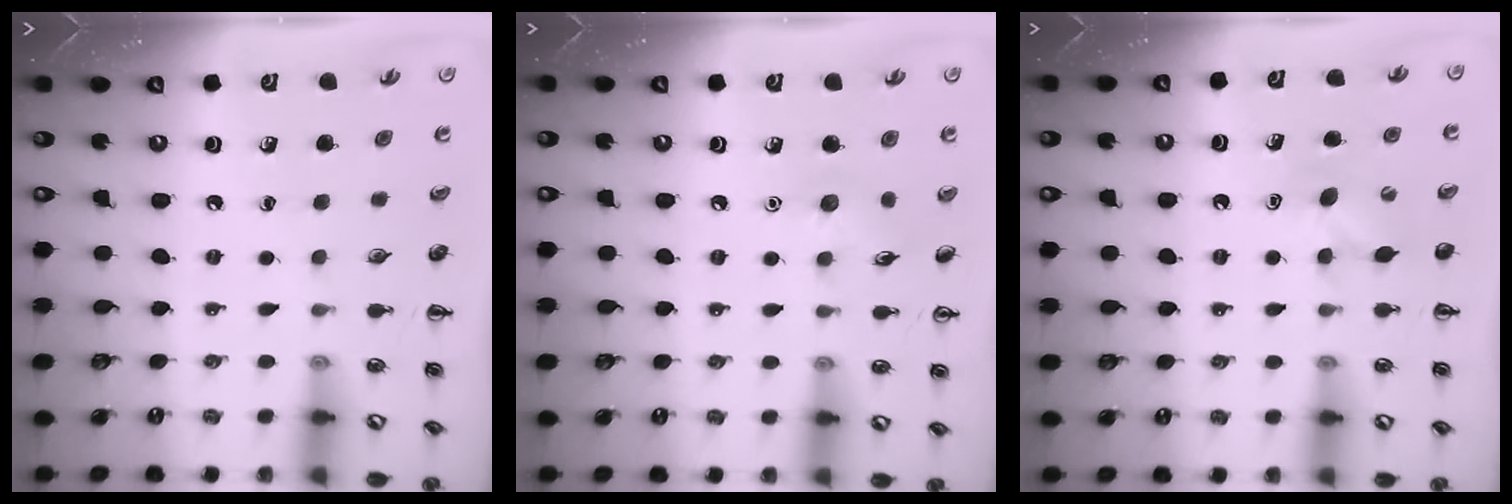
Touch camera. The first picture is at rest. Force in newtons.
{"total": 5.9, "press": 5.7, "slide": 1.6}
{"total": 6.2, "press": 6.1, "slide": 1.4}